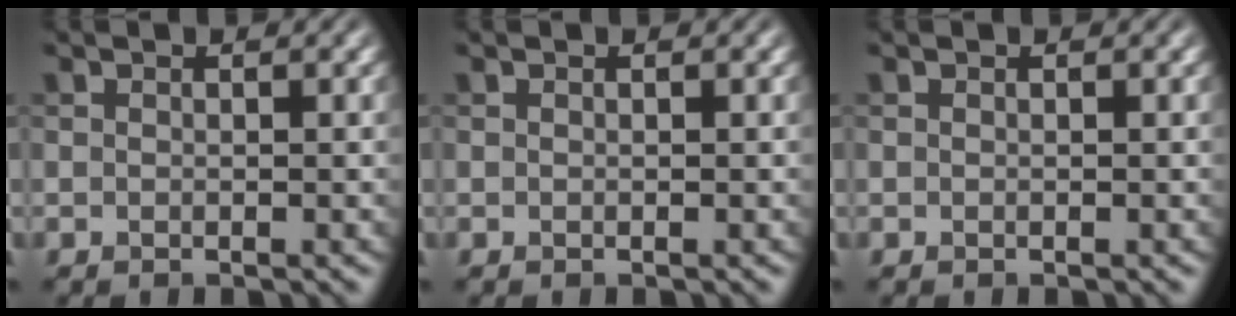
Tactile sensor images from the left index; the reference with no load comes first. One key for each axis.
{"total": 0.0}
{"total": 0.0}